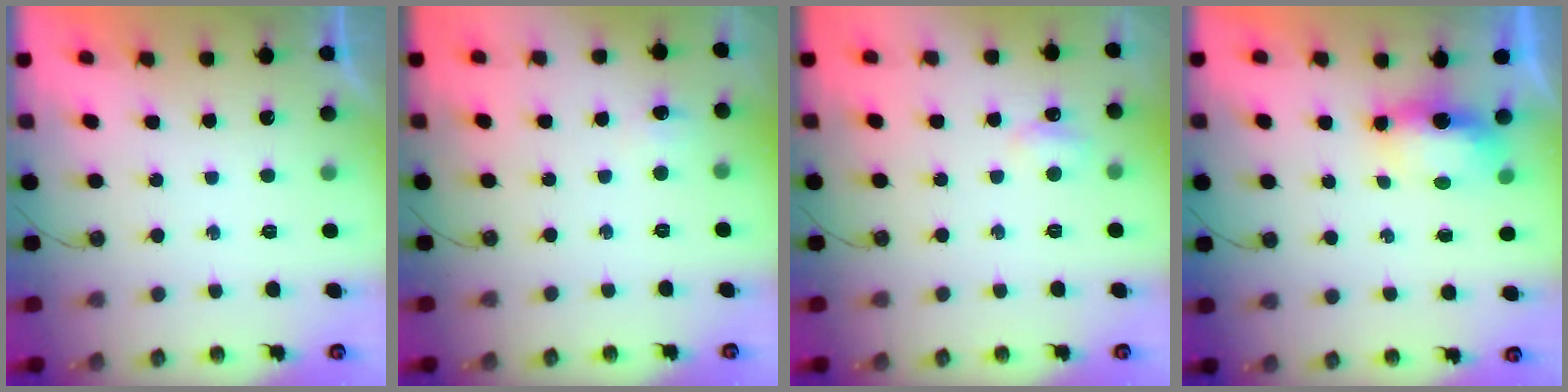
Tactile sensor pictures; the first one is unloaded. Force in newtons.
{"total": 13.0, "press": 3.5, "slide": 12.6}
{"total": 5.1, "press": 5.0, "slide": 1.0}
{"total": 6.2, "press": 6.2, "slide": 0.4}